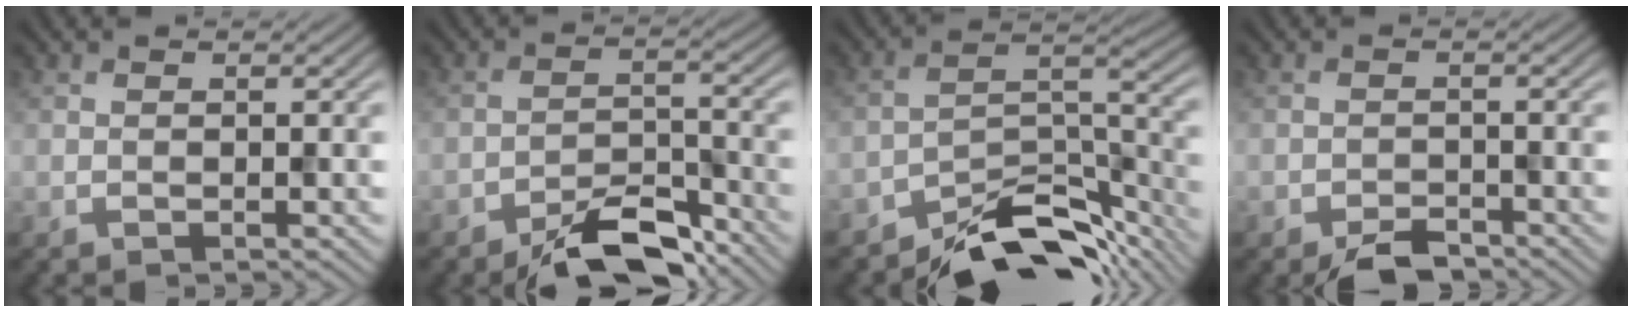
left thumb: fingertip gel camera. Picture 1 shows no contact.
{"total": 7.1, "force": [-5.4, 2.4, 3.9], "torque": [-0.059, 0.004, -0.098]}
{"total": 10.9, "force": [-9.1, 3.4, 5.0], "torque": [-0.063, -0.001, -0.163]}
{"total": 3.4, "force": [-2.7, 1.2, 1.6], "torque": [-0.025, -0.002, -0.050]}